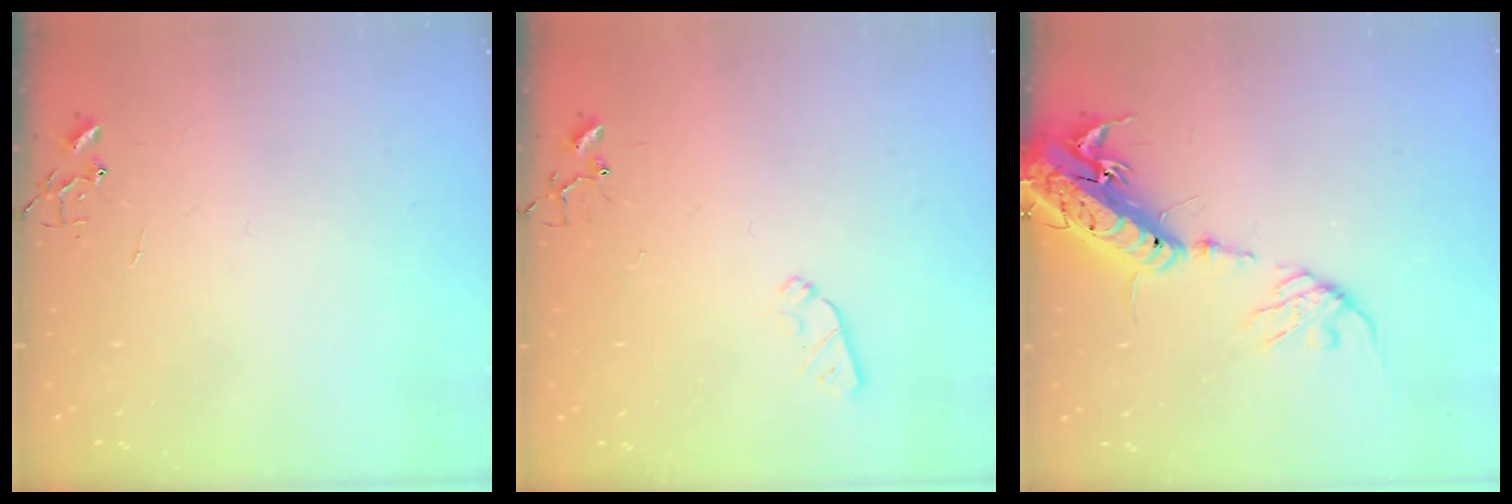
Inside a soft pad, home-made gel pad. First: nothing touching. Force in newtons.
{"total": 5.2, "press": 5.1, "slide": 0.7}
{"total": 19.6, "press": 19.1, "slide": 4.3}